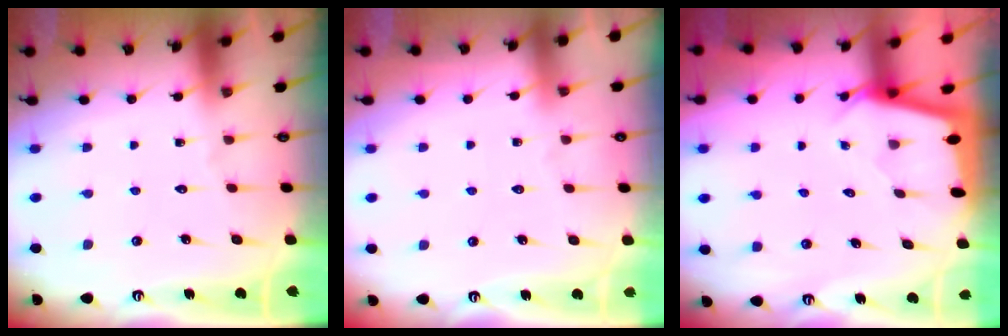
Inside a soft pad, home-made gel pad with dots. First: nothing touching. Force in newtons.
{"total": 2.6, "press": 2.5, "slide": 0.4}
{"total": 2.3, "press": 2.3, "slide": 0.1}